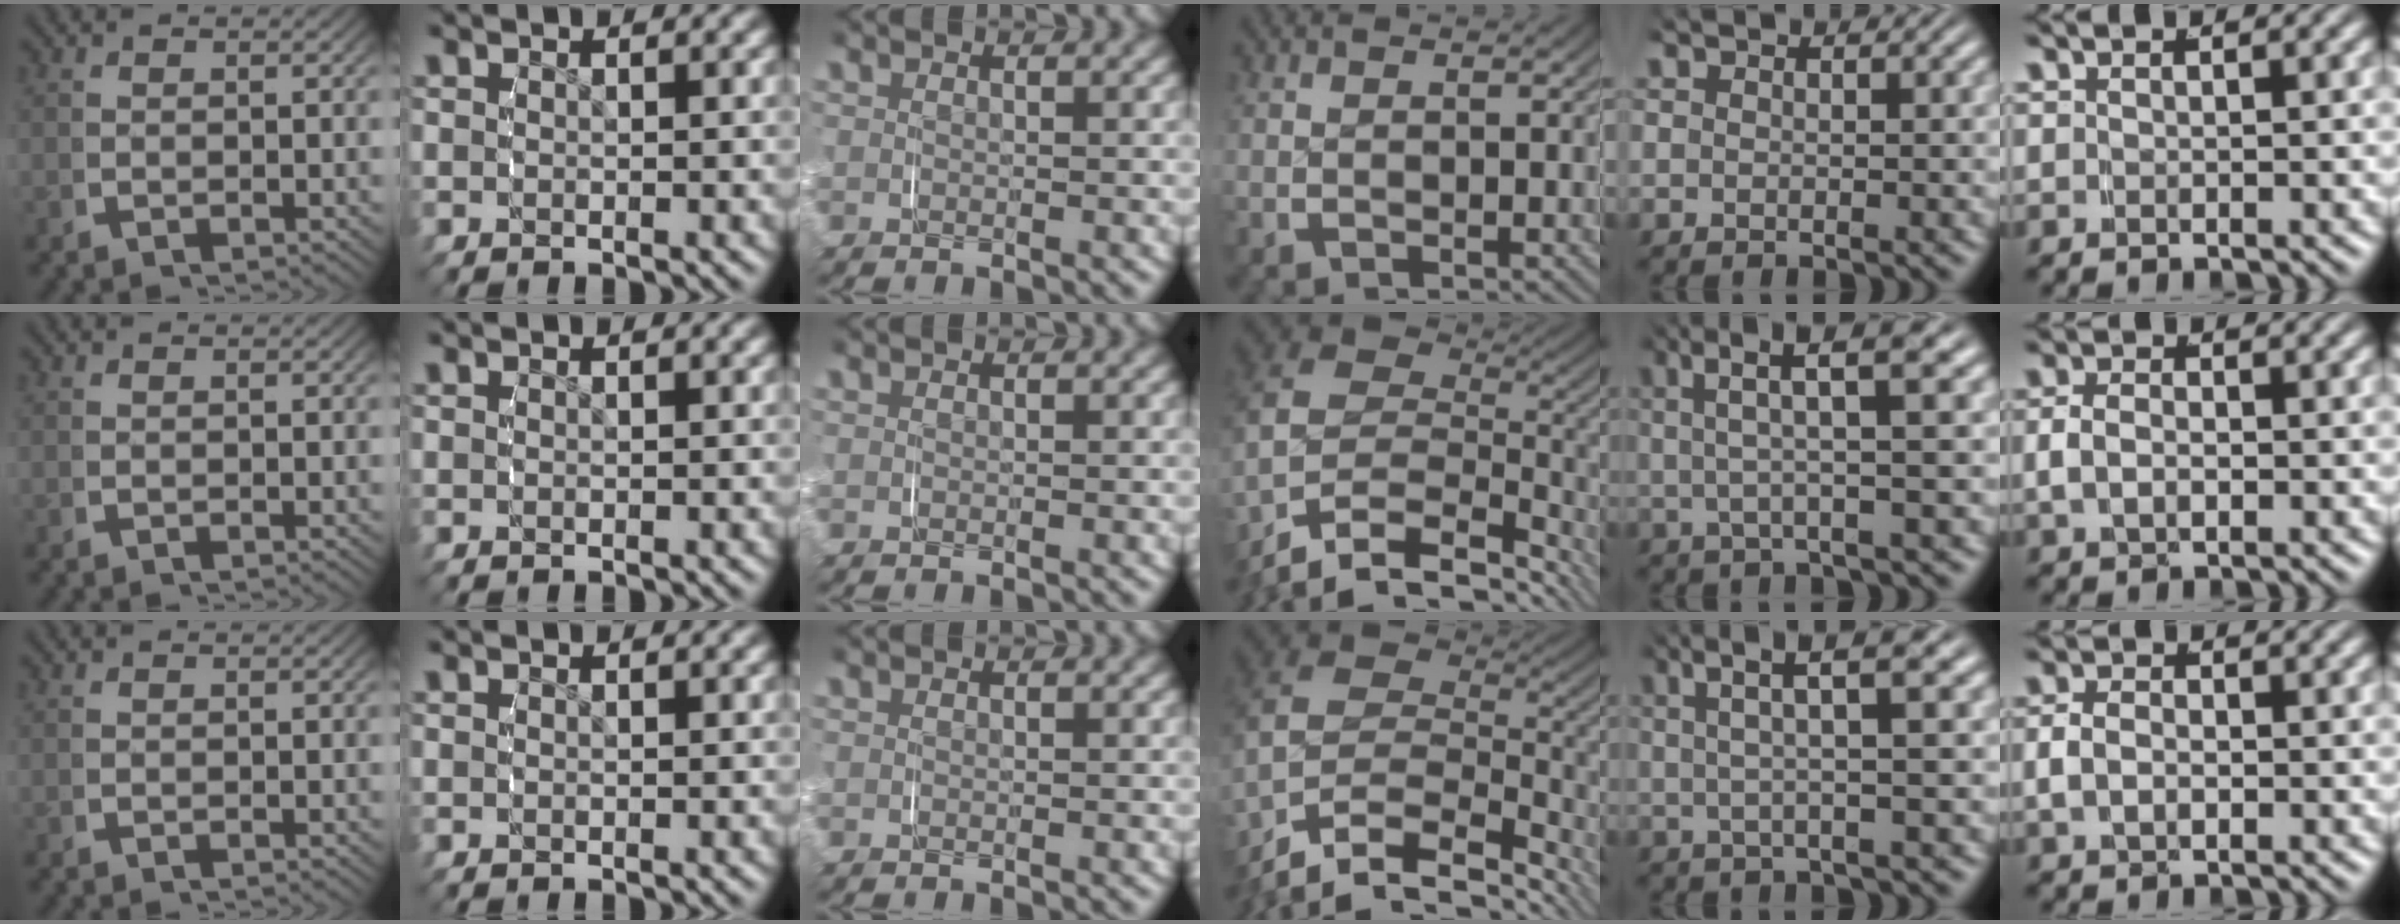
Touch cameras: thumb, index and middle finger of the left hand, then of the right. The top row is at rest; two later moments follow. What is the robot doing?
{"motion": "grasp_and_lifting", "object": "shirt"}